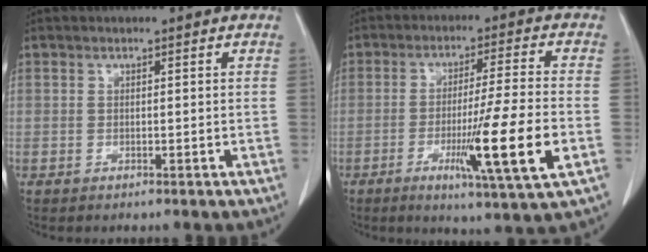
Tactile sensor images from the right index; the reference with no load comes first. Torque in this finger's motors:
{"motor_torque": [1.78, -0.36, 0.83, 0.20]}